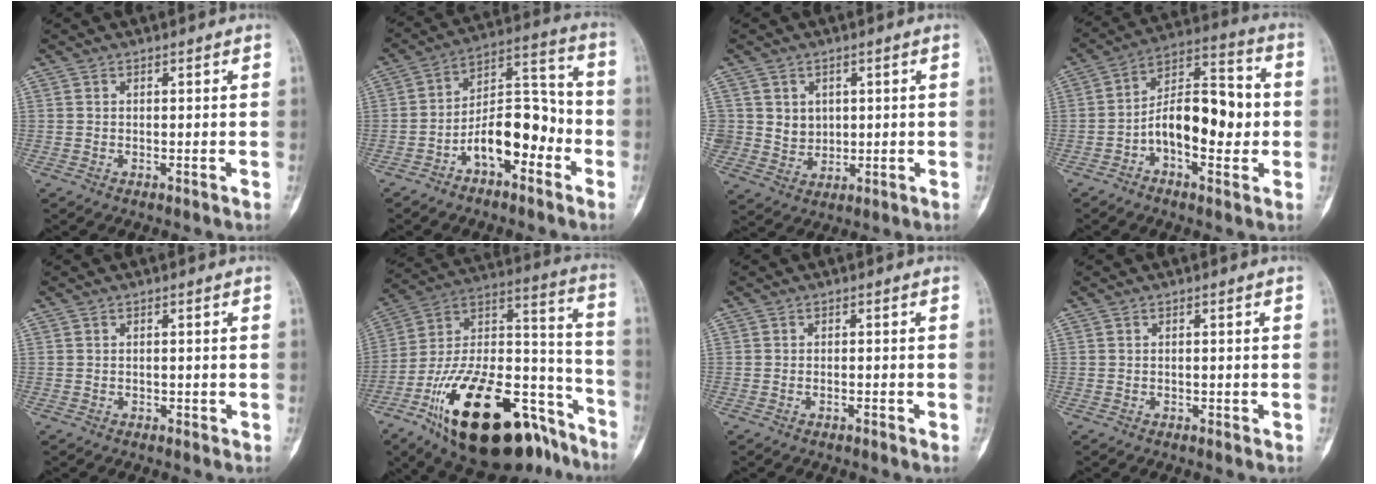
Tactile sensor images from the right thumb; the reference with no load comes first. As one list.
[{"total": 12.8, "force": [-5.2, 6.8, 9.5], "torque": [-0.129, 0.062, -0.092]}, {"total": 5.3, "force": [1.5, 4.9, 1.4], "torque": [0.003, -0.008, 0.033]}, {"total": 15.2, "force": [-2.0, 7.9, 12.8], "torque": [-0.184, 0.042, -0.037]}, {"total": 0.0}, {"total": 33.8, "force": [-19.5, 14.9, 23.2], "torque": [-0.363, 0.079, -0.319]}, {"total": 0.7, "force": [-0.3, 0.3, 0.6], "torque": [-0.014, 0.004, -0.004]}, {"total": 0.0}]